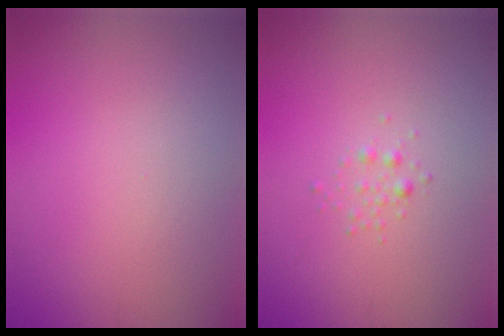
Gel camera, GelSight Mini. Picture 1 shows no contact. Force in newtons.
{"total": 0.8, "press": 0.8, "slide": 0.0}